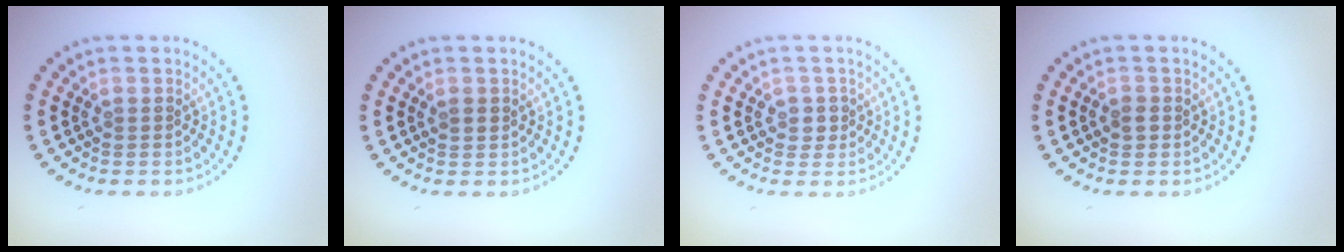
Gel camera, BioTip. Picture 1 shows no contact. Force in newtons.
{"total": 0.9, "press": 0.8, "slide": 0.3}
{"total": 1.3, "press": 1.1, "slide": 0.6}
{"total": 1.0, "press": 1.0, "slide": 0.1}